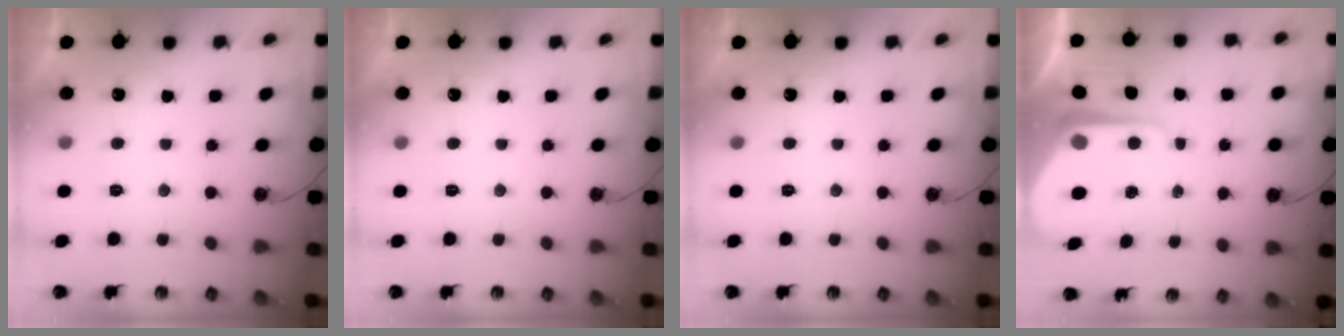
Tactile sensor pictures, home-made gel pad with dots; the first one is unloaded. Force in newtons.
{"total": 0.0}
{"total": 0.0}
{"total": 7.3, "press": 7.2, "slide": 0.7}